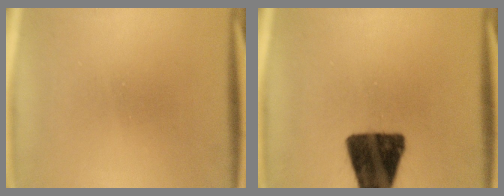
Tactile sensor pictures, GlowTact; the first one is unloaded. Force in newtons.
{"total": 15.1}